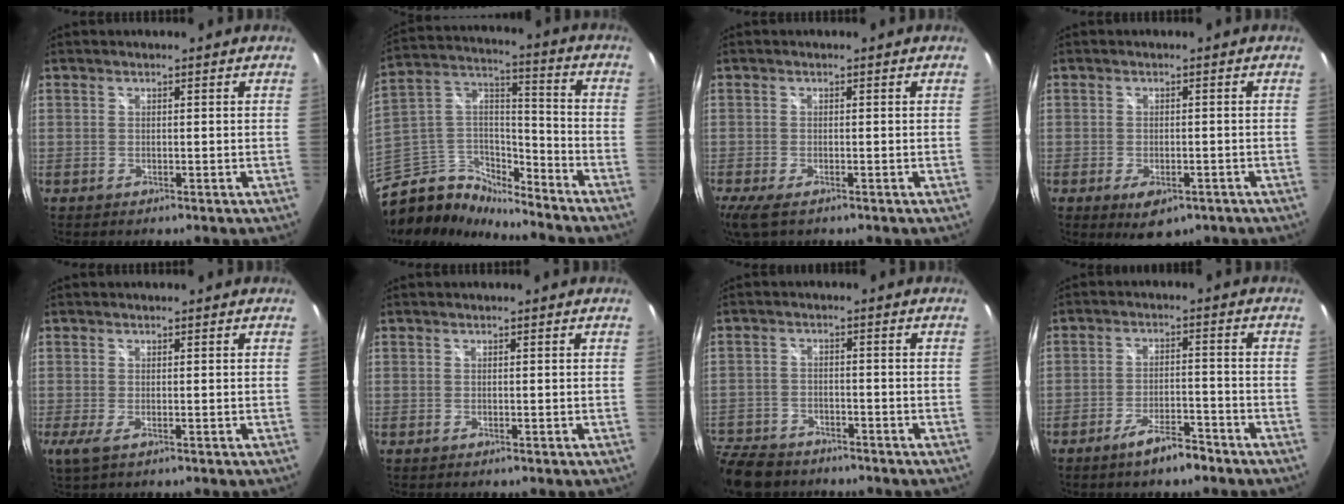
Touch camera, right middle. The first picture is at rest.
{"total": 14.5, "force": [-12.2, 6.0, 5.0], "torque": [-0.125, 0.031, -0.227]}
{"total": 4.1, "force": [-2.6, 1.1, 2.9], "torque": [-0.060, -0.020, -0.042]}
{"total": 5.0, "force": [-2.7, 2.7, 3.3], "torque": [-0.058, -0.014, -0.036]}
{"total": 2.0, "force": [-0.6, 0.2, 1.9], "torque": [-0.038, -0.008, -0.009]}
{"total": 0.0}
{"total": 13.4, "force": [-10.2, 7.3, 4.6], "torque": [-0.152, -0.005, -0.178]}
{"total": 6.2, "force": [-4.7, 1.5, 3.7], "torque": [-0.076, 0.003, -0.074]}